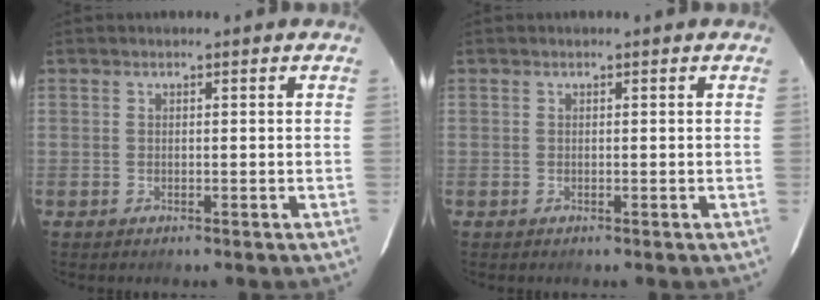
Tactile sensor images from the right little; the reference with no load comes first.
{"total": 0.0}